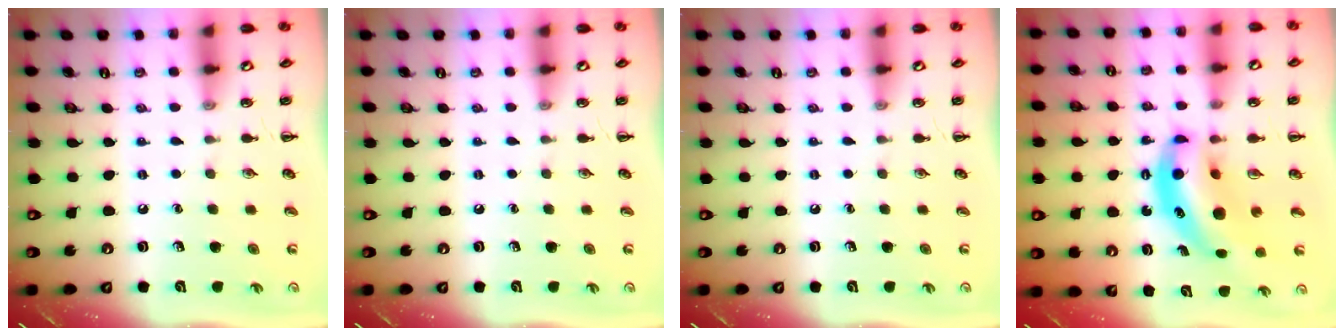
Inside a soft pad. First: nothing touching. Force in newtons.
{"total": 0.0}
{"total": 0.0}
{"total": 10.8, "press": 10.4, "slide": 2.9}